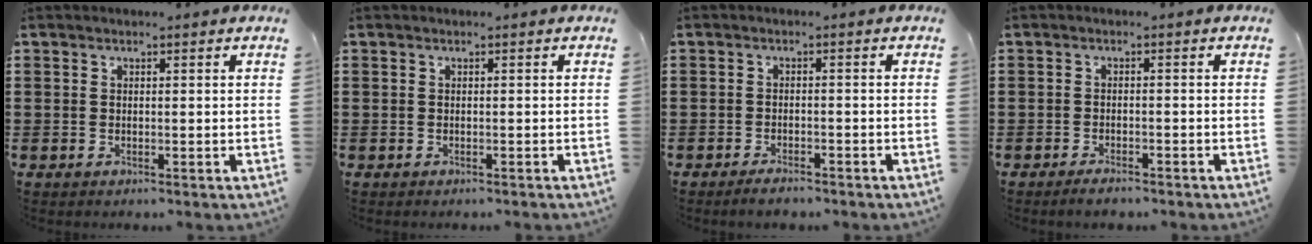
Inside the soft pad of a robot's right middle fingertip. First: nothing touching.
{"total": 0.0}
{"total": 1.8, "force": [-1.6, 0.3, 0.8], "torque": [-0.015, -0.001, -0.030]}
{"total": 1.6, "force": [-1.4, 0.2, 0.7], "torque": [-0.015, -0.002, -0.025]}